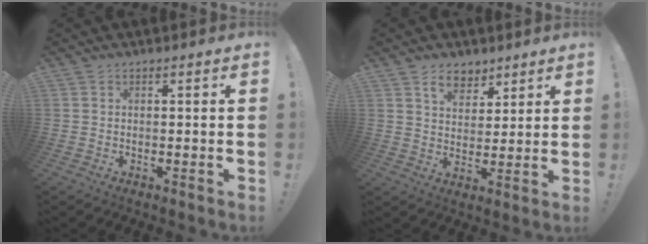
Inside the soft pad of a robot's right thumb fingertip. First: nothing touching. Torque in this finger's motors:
{"motor_torque": [0.11, 1.23, 0.59, 0.22, 0.09]}